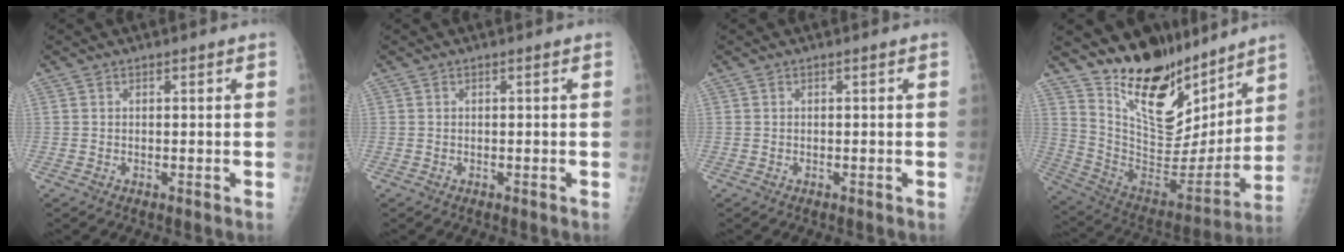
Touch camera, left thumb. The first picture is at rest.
{"total": 0.0}
{"total": 0.0}
{"total": 22.3, "force": [16.7, 9.9, 10.9], "torque": [-0.130, -0.108, 0.287]}